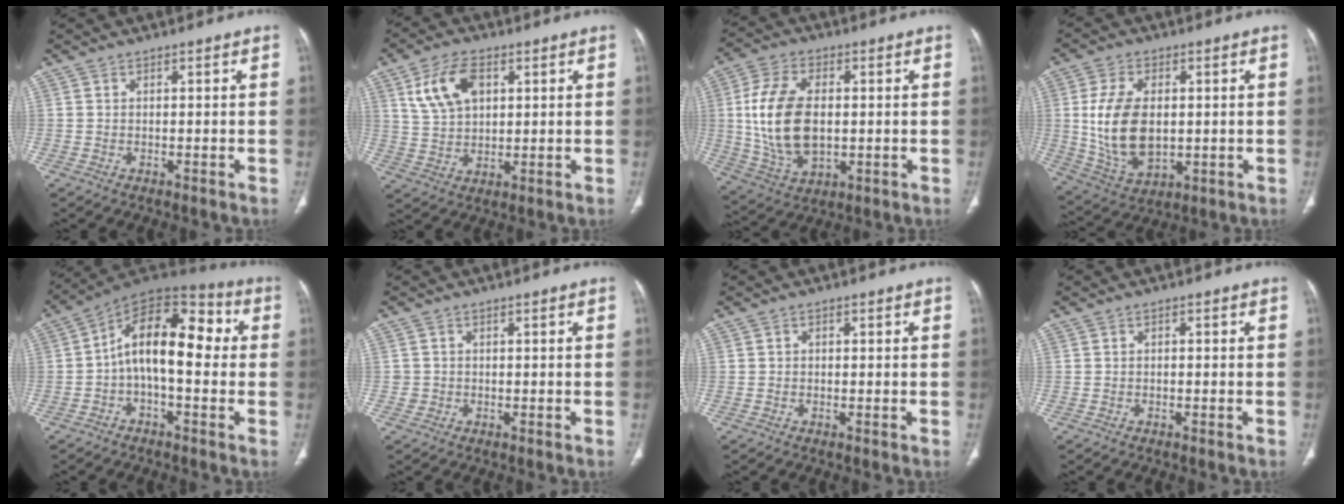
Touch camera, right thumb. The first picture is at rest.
{"total": 9.9, "force": [3.9, 6.0, 6.9], "torque": [-0.121, -0.003, 0.077]}
{"total": 16.0, "force": [0.7, 9.5, 12.9], "torque": [-0.250, -0.003, 0.022]}
{"total": 14.2, "force": [0.8, 8.6, 11.2], "torque": [-0.209, -0.011, 0.029]}
{"total": 15.3, "force": [0.1, 8.0, 13.1], "torque": [-0.178, 0.053, -0.014]}
{"total": 1.4, "force": [-0.2, 1.4, 0.0], "torque": [0.009, 0.007, -0.005]}
{"total": 0.7, "force": [0.1, 0.6, 0.4], "torque": [-0.001, 0.002, -0.001]}
{"total": 0.5, "force": [-0.1, 0.3, 0.4], "torque": [-0.005, 0.002, -0.006]}